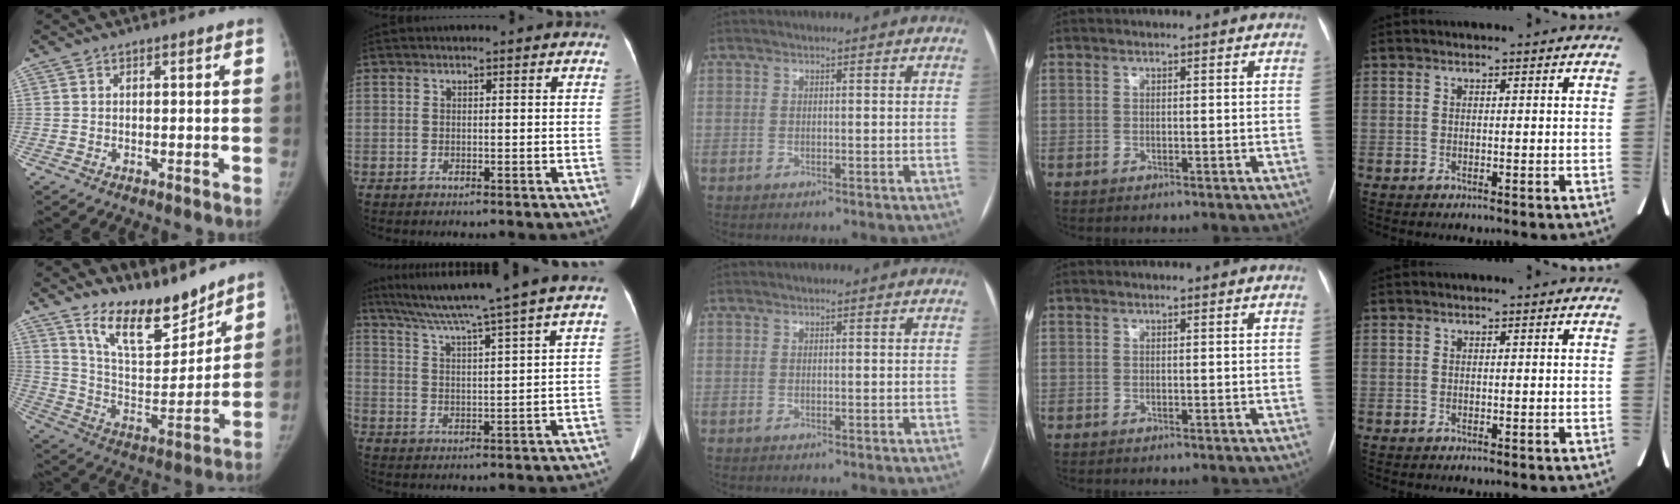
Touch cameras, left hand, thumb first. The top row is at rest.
{"thumb": {"total": 14.9, "force": [12.2, 5.2, 6.7], "torque": [-0.071, -0.087, 0.223]}, "index": {"total": 15.5, "force": [12.8, -2.5, 8.4], "torque": [-0.142, -0.006, 0.184]}}